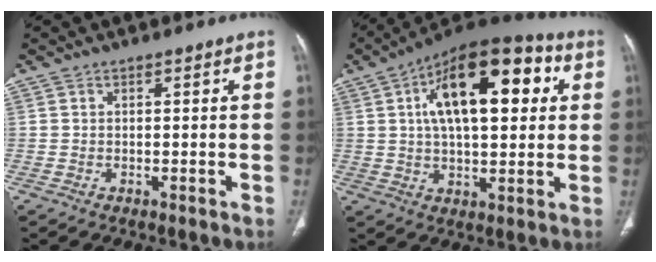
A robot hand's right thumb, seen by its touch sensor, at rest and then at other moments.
{"total": 21.0, "force": [5.4, 9.8, 17.8], "torque": [-0.245, 0.014, 0.074]}